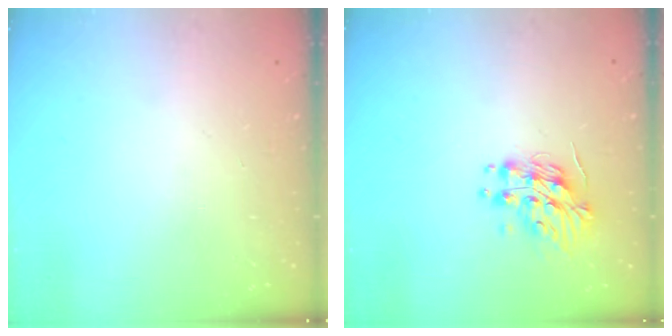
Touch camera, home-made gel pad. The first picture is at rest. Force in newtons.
{"total": 12.2, "press": 12.1, "slide": 1.2}